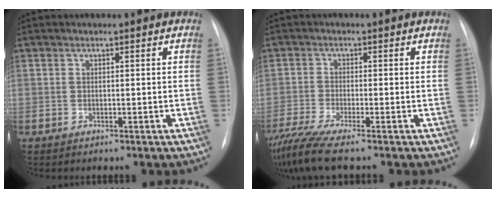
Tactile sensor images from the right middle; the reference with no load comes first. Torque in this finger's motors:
{"motor_torque": [1.13, -1.00, 0.14, 0.10]}